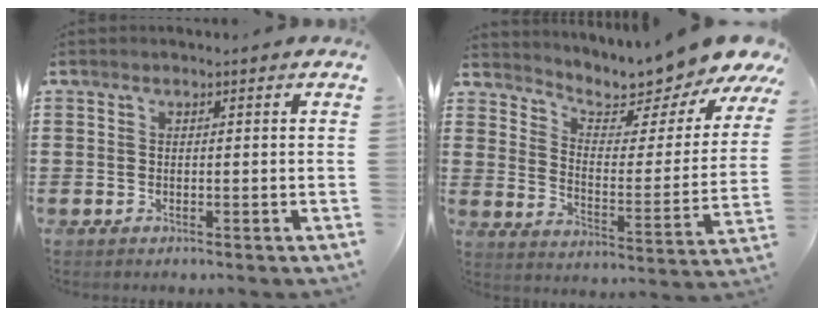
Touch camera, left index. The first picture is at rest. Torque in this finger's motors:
{"motor_torque": [1.72, -0.42, 1.03, 0.17]}